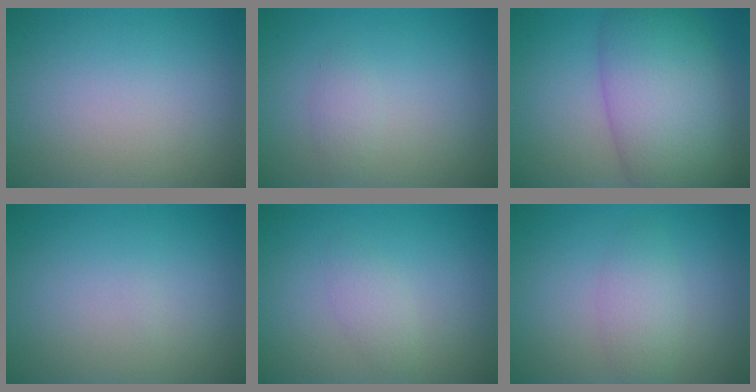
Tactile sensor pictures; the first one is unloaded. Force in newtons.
{"total": 1.1, "press": 1.1, "slide": 0.1}
{"total": 10.2, "press": 10.2, "slide": 0.4}
{"total": 0.0}
{"total": 1.4, "press": 1.4, "slide": 0.0}
{"total": 2.3, "press": 2.3, "slide": 0.1}